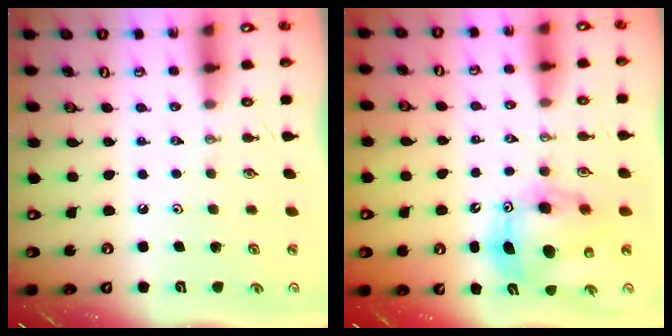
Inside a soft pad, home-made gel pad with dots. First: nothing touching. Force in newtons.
{"total": 12.4, "press": 12.2, "slide": 2.4}